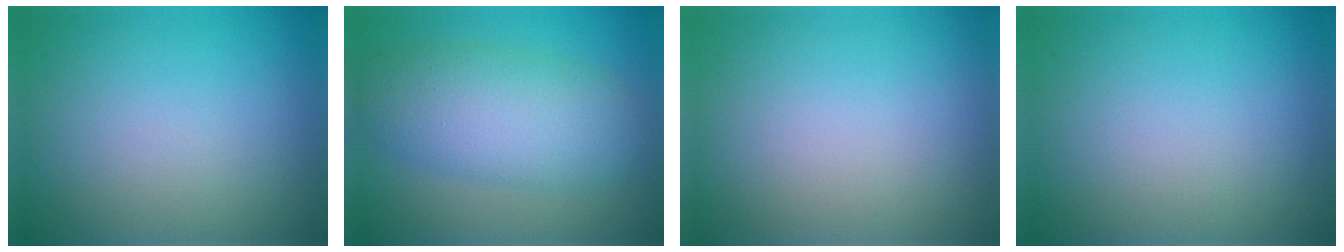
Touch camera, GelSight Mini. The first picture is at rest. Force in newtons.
{"total": 7.0, "press": 7.0, "slide": 0.3}
{"total": 0.0}
{"total": 0.0}